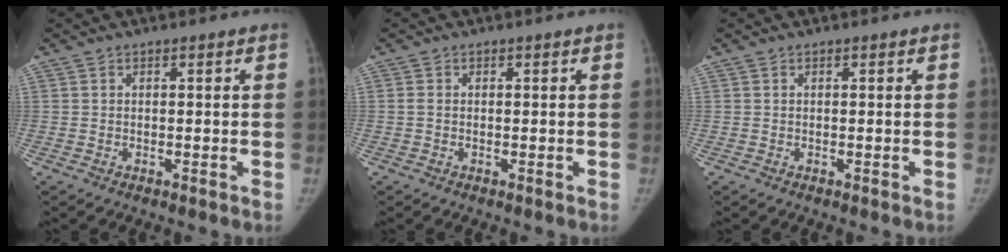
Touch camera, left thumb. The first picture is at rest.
{"total": 0.7, "force": [-0.1, 0.5, 0.5], "torque": [-0.013, -0.001, -0.002]}
{"total": 0.0}